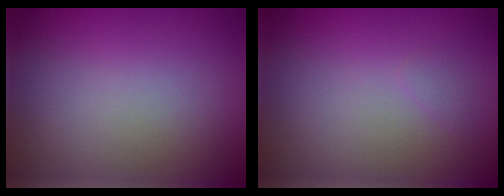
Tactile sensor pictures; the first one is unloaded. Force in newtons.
{"total": 0.5, "press": 0.5, "slide": 0.0}